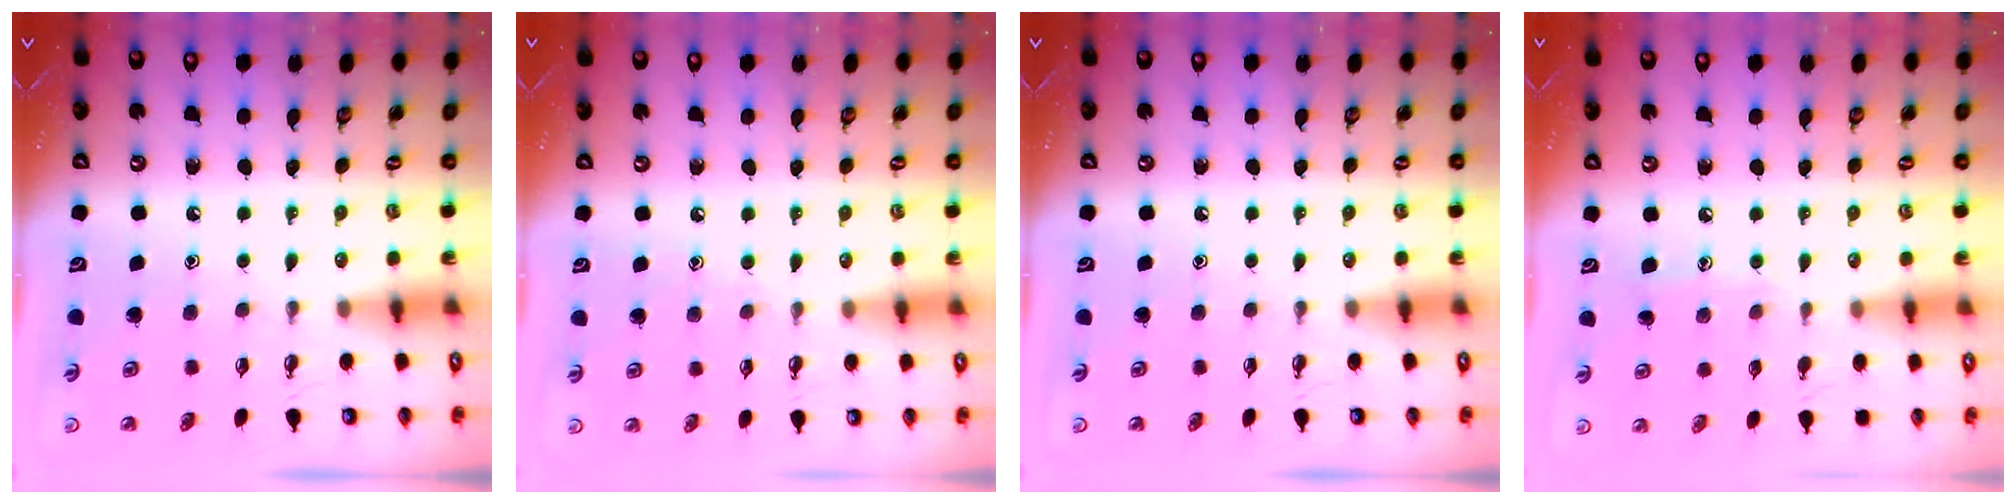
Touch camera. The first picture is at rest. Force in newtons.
{"total": 4.5, "press": 4.5, "slide": 0.5}
{"total": 0.0}
{"total": 5.6, "press": 5.6, "slide": 0.6}